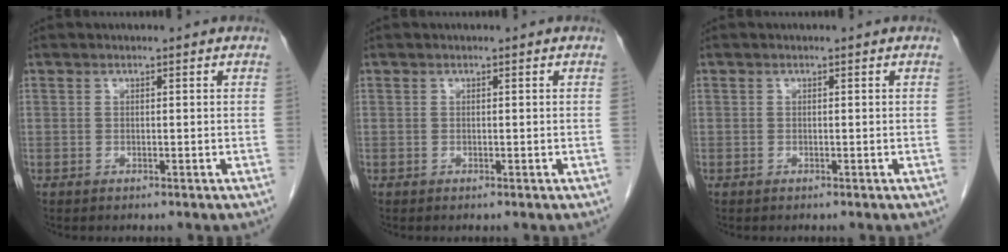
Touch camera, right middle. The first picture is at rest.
{"total": 0.0}
{"total": 0.0}